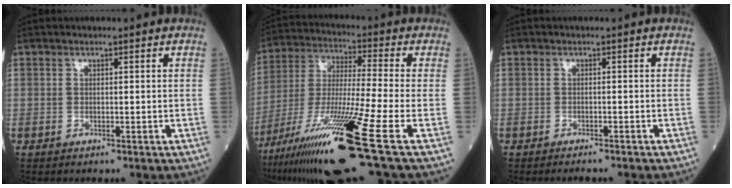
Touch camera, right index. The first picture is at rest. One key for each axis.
{"total": 20.7, "fx": -11.0, "fy": -0.8, "fz": 17.5, "tx": -0.315, "ty": -0.048, "tz": -0.197}
{"total": 3.3, "fx": -3.0, "fy": 0.1, "fz": 1.3, "tx": -0.016, "ty": -0.004, "tz": -0.039}